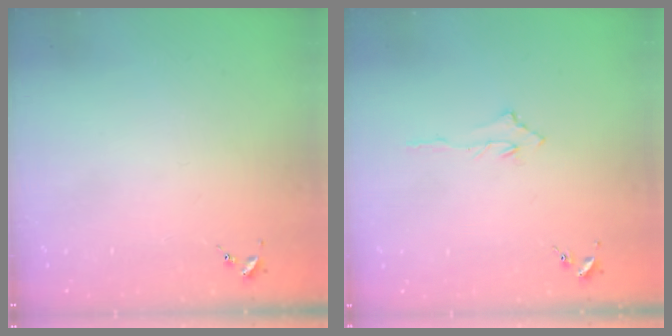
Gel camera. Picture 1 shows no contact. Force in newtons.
{"total": 2.9, "press": 2.9, "slide": 0.4}